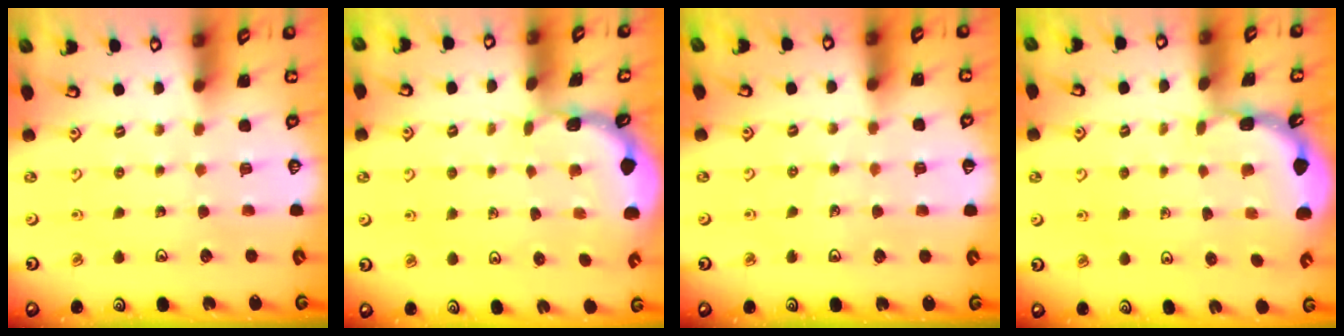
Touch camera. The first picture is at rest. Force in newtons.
{"total": 0.8, "press": 0.8, "slide": 0.2}
{"total": 2.4, "press": 2.1, "slide": 1.2}
{"total": 1.5, "press": 1.5, "slide": 0.1}